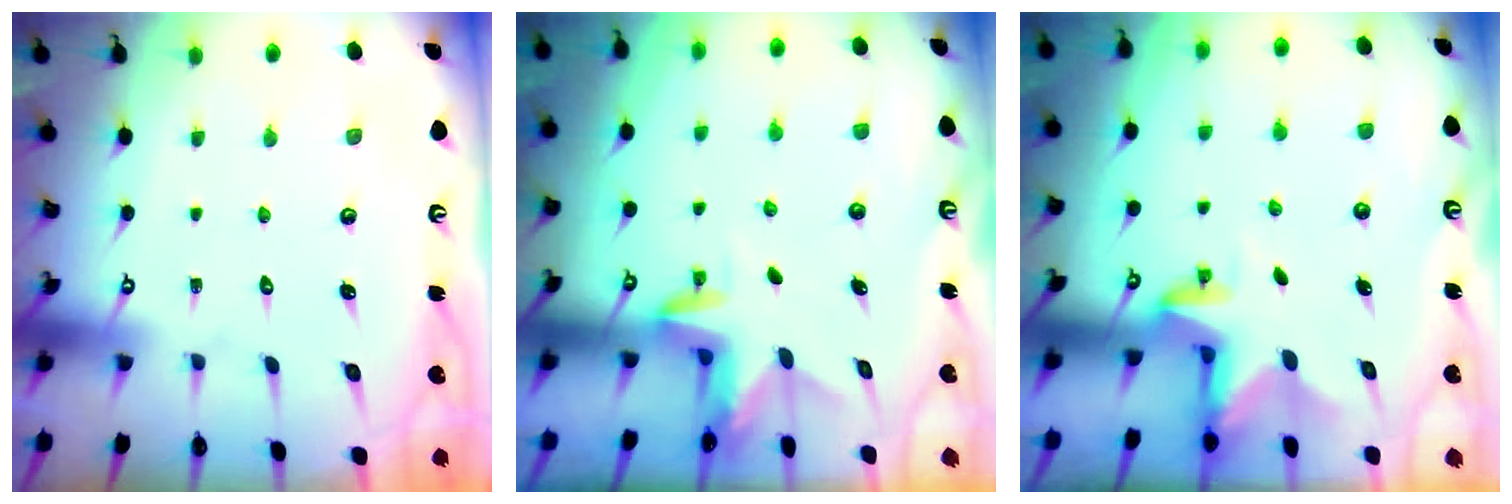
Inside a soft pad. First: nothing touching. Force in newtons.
{"total": 3.1, "press": 3.1, "slide": 0.3}
{"total": 2.9, "press": 2.9, "slide": 0.1}